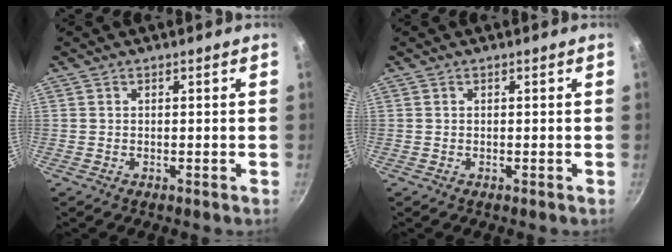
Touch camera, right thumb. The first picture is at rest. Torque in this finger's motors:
{"motor_torque": [-0.28, -0.01, 0.00, 0.00, 0.00]}